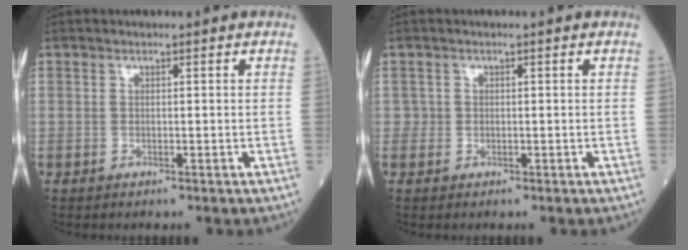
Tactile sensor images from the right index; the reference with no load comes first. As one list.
[{"total": 1.0, "force": [0.1, 1.0, 0.0], "torque": [0.009, 0.005, -0.002]}]